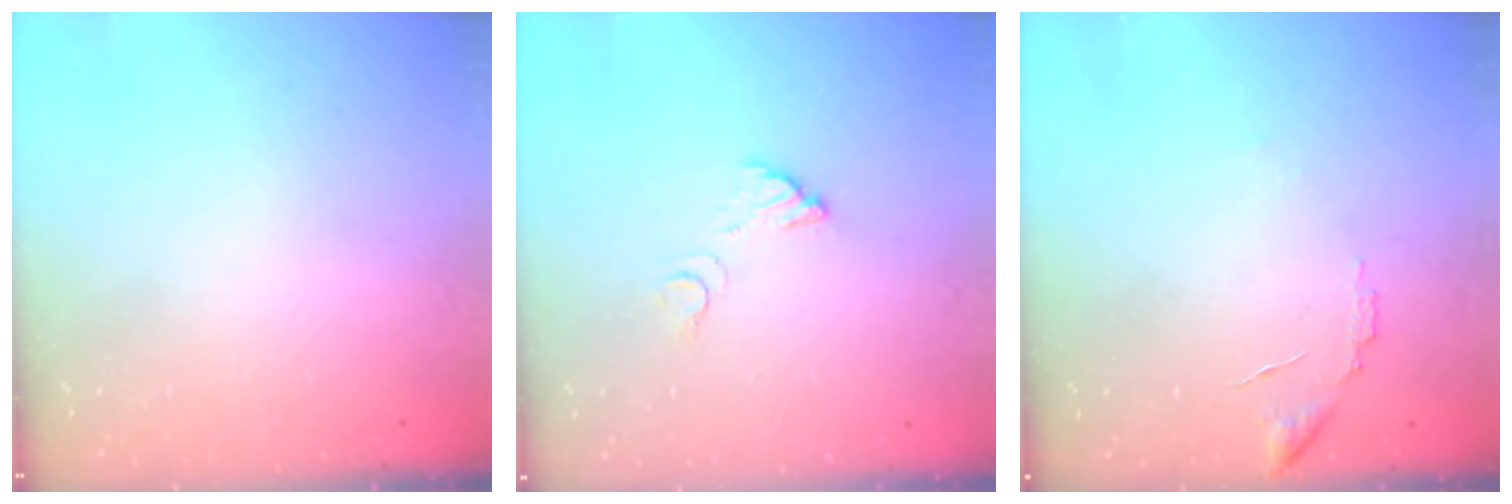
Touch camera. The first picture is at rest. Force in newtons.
{"total": 3.6, "press": 3.6, "slide": 0.3}
{"total": 6.9, "press": 6.9, "slide": 0.4}